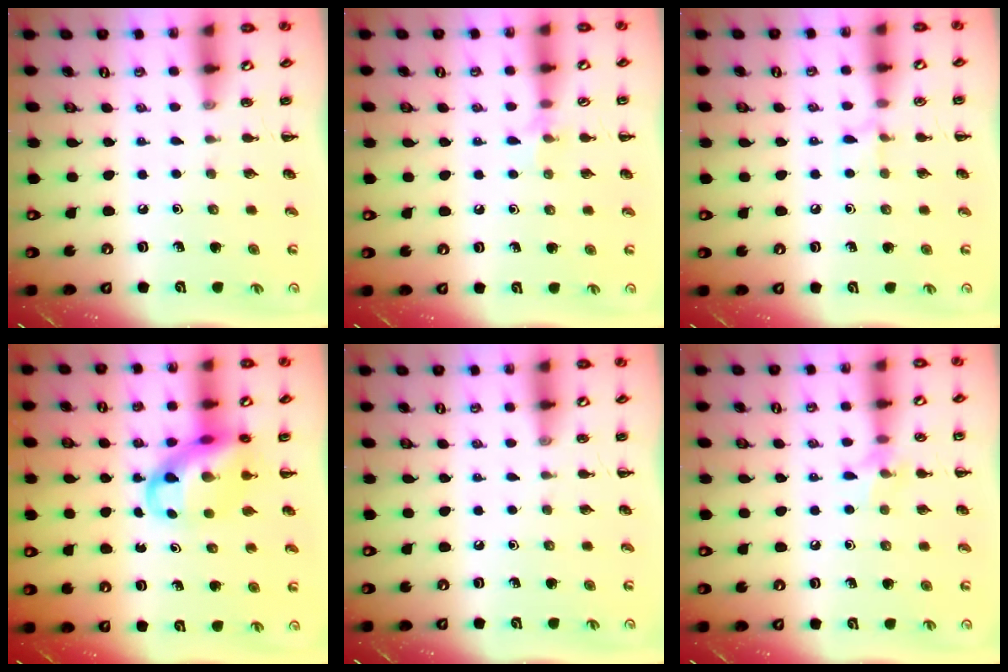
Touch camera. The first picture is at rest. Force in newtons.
{"total": 5.3, "press": 5.1, "slide": 1.2}
{"total": 4.8, "press": 4.5, "slide": 1.4}
{"total": 10.7, "press": 10.3, "slide": 2.7}
{"total": 0.0}
{"total": 7.1, "press": 6.9, "slide": 1.6}